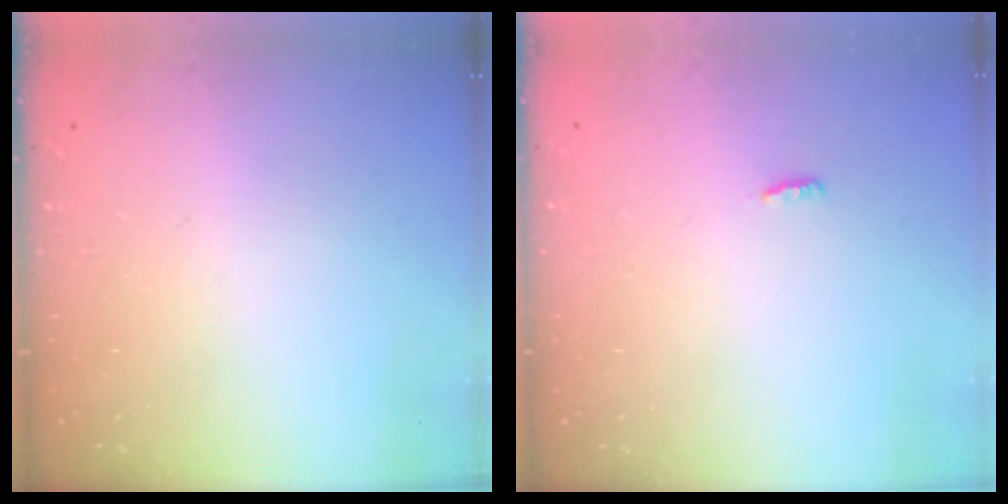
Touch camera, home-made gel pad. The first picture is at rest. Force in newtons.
{"total": 2.8, "press": 2.7, "slide": 0.8}